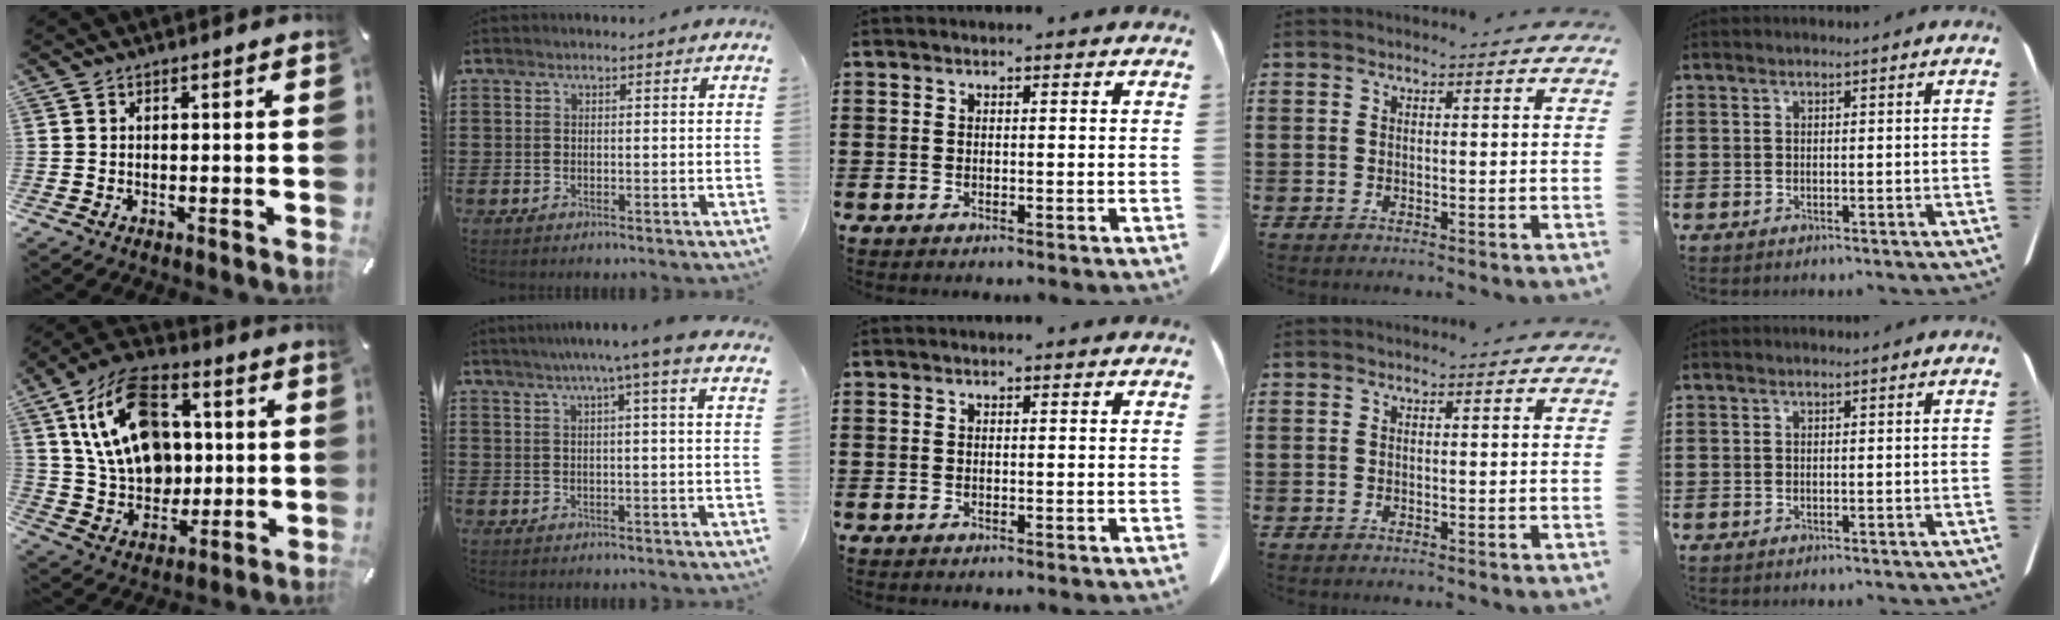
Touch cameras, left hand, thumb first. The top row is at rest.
{"thumb": {"total": 19.4, "force": [4.5, 14.2, 12.4], "torque": [-0.252, -0.004, 0.084]}, "index": {"total": 4.6, "force": [2.9, -0.9, 3.4], "torque": [-0.071, -0.004, 0.047]}}